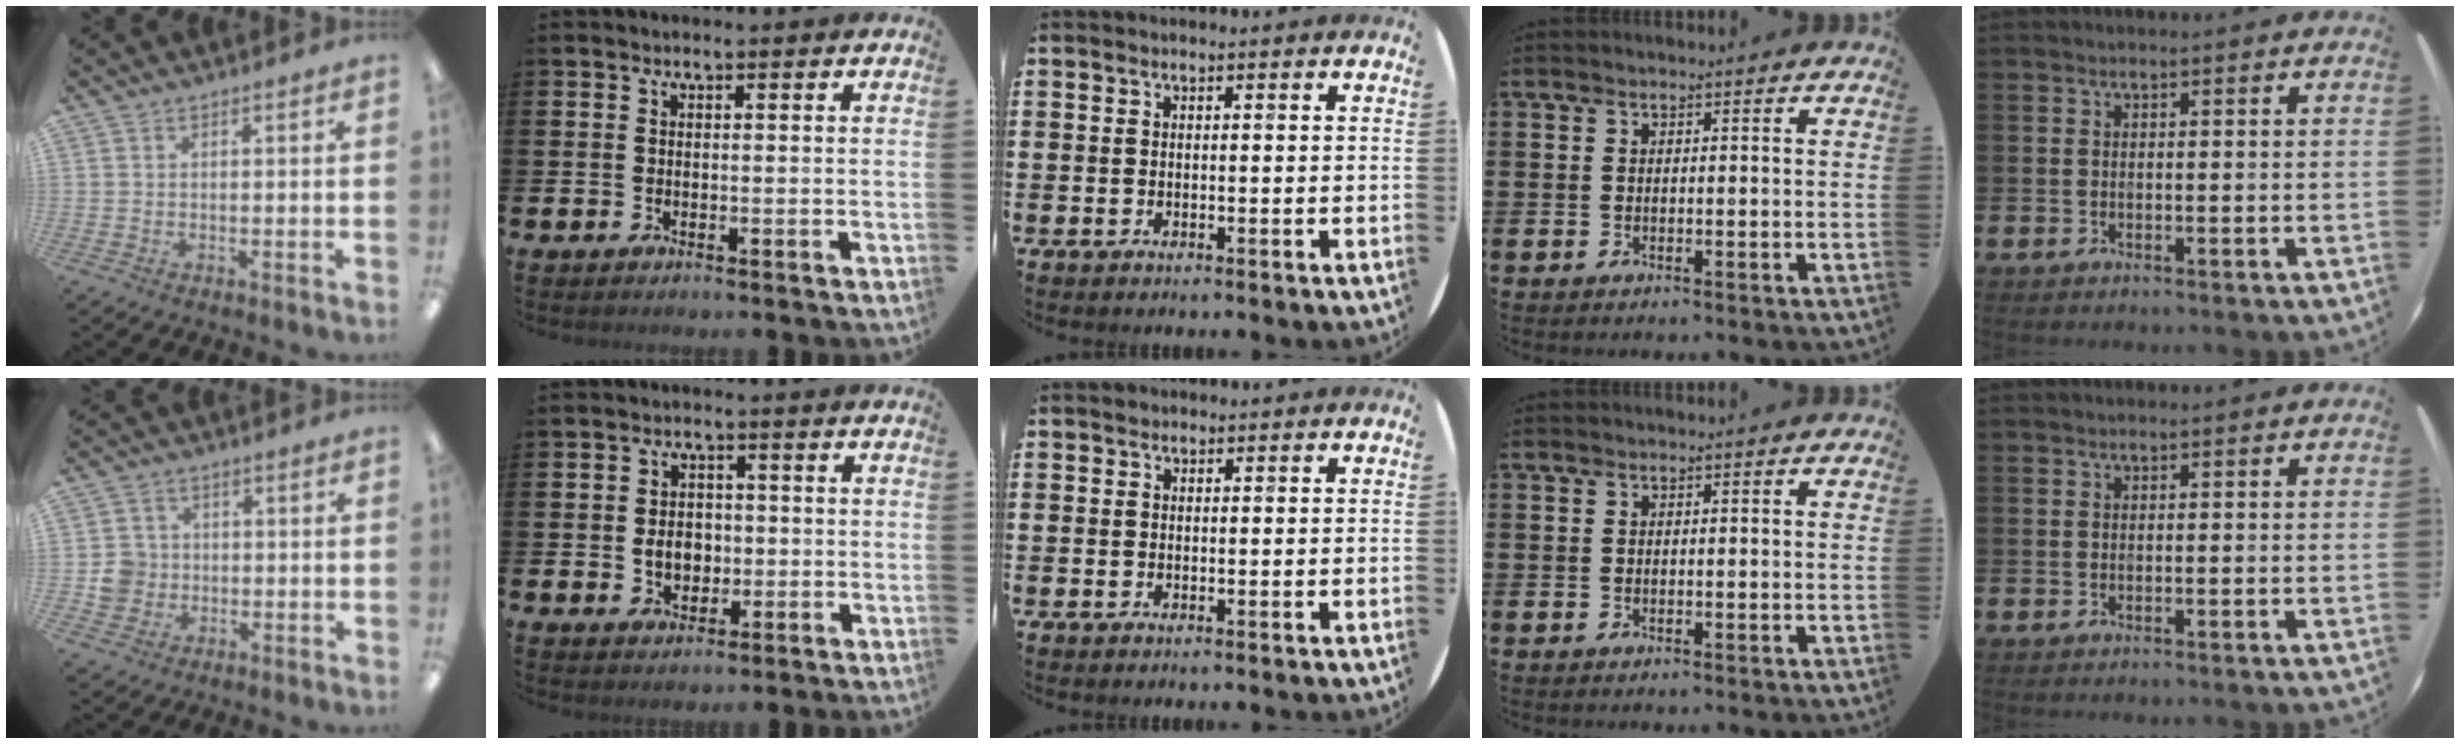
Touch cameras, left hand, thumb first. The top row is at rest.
{"thumb": {"total": 5.7, "force": [-0.6, 5.5, 1.3], "torque": [-0.014, 0.012, -0.009]}, "index": {"total": 3.8, "force": [-0.4, 3.0, 2.3], "torque": [-0.031, 0.001, -0.017]}, "middle": {"total": 0.5, "force": [0.4, 0.3, 0.0], "torque": [0.010, 0.001, 0.006]}}